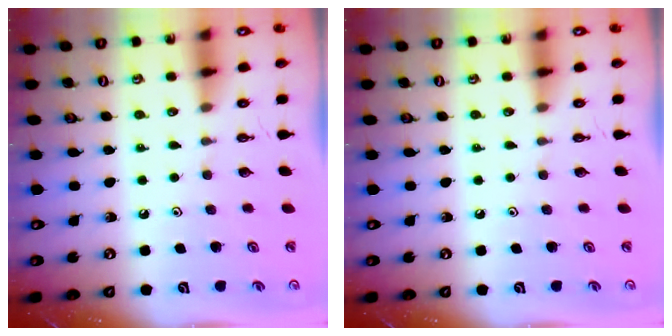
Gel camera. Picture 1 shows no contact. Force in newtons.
{"total": 0.0}